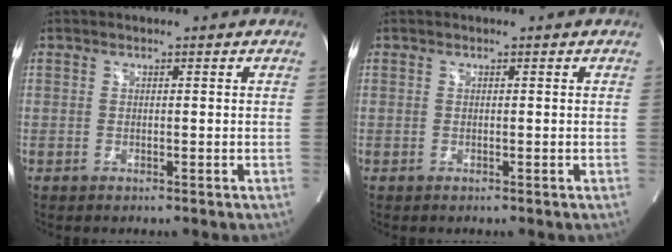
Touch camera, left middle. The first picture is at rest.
{"total": 0.0}